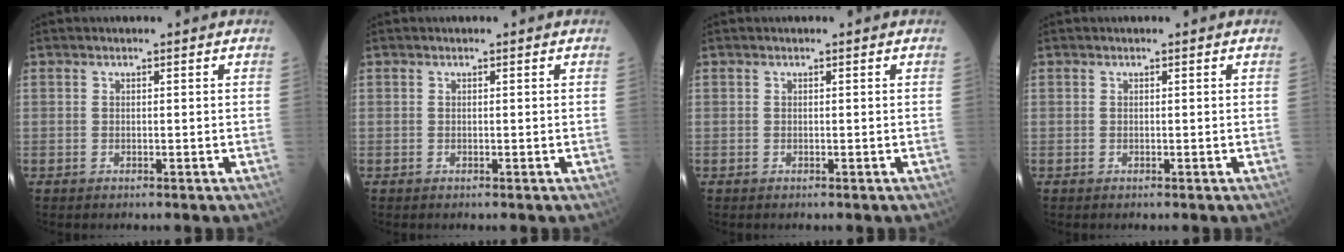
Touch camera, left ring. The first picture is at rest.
{"total": 0.0}
{"total": 0.0}
{"total": 0.0}